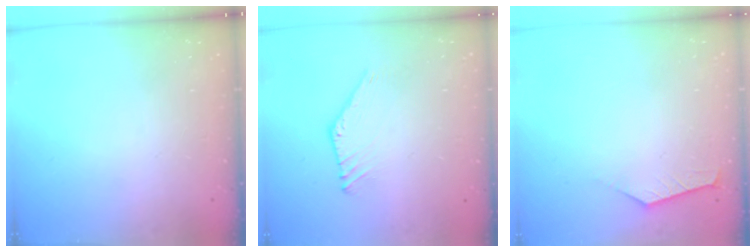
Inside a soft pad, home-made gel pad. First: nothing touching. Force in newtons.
{"total": 2.4, "press": 2.4, "slide": 0.1}
{"total": 2.5, "press": 2.4, "slide": 0.4}